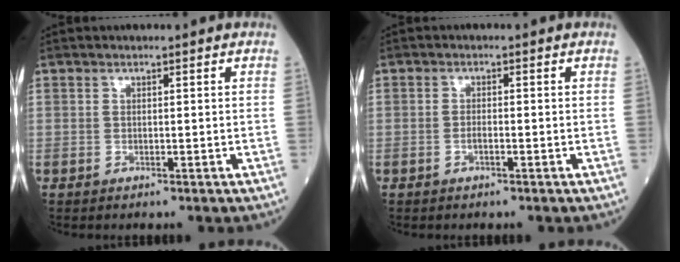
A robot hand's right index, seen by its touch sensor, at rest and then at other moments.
{"total": 1.1, "force": [-0.5, 0.3, 1.0], "torque": [-0.018, 0.002, -0.010]}